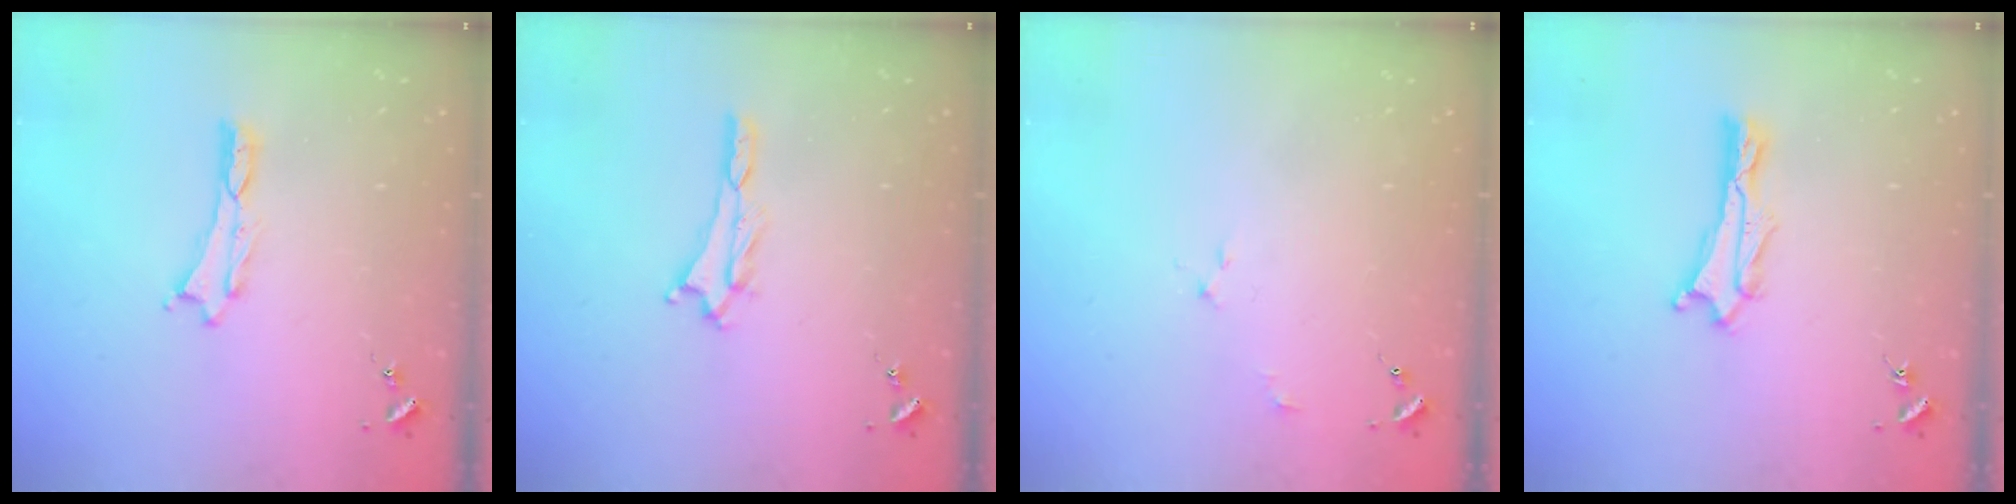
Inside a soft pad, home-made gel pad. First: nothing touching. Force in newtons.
{"total": 1.8, "press": 1.8, "slide": 0.1}
{"total": 2.2, "press": 2.2, "slide": 0.2}
{"total": 0.9, "press": 0.9, "slide": 0.2}